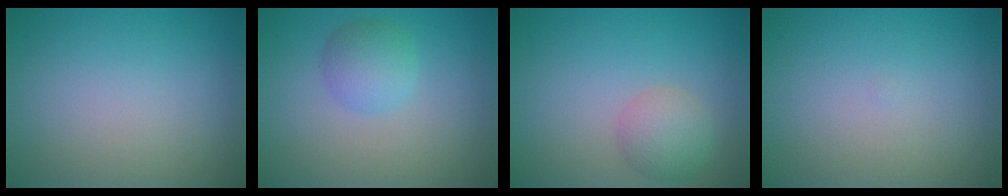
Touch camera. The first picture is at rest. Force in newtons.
{"total": 2.7, "press": 2.7, "slide": 0.1}
{"total": 2.9, "press": 2.9, "slide": 0.2}
{"total": 0.0}